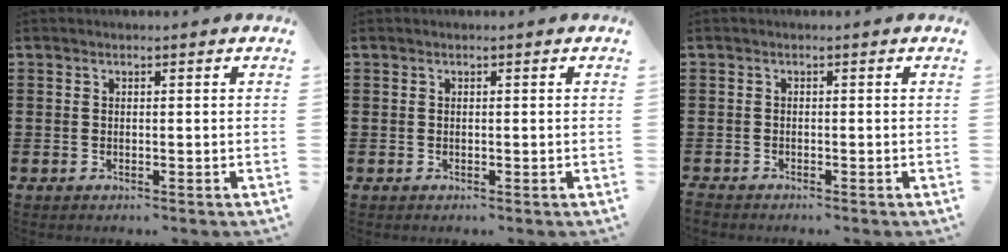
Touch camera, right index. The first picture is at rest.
{"total": 0.0}
{"total": 0.9, "force": [-0.9, 0.1, -0.1], "torque": [0.000, 0.002, -0.019]}